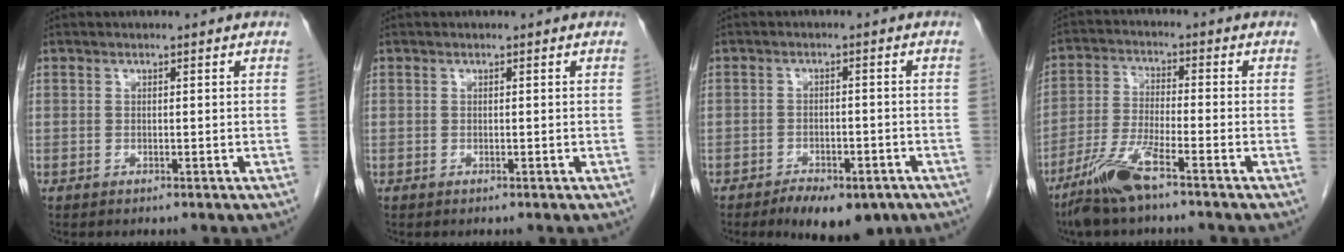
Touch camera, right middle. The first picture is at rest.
{"total": 0.0}
{"total": 8.9, "force": [-6.2, 3.8, 5.0], "torque": [-0.062, 0.000, -0.089]}
{"total": 8.0, "force": [-5.7, 0.5, 5.6], "torque": [-0.124, -0.020, -0.117]}